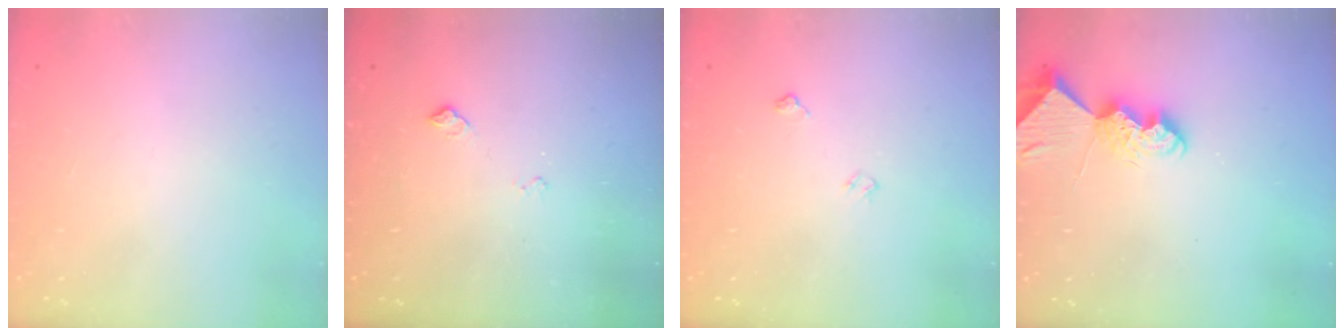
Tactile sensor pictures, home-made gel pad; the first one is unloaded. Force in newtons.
{"total": 6.6, "press": 6.5, "slide": 0.9}
{"total": 4.4, "press": 4.4, "slide": 0.6}
{"total": 8.2, "press": 8.2, "slide": 0.9}